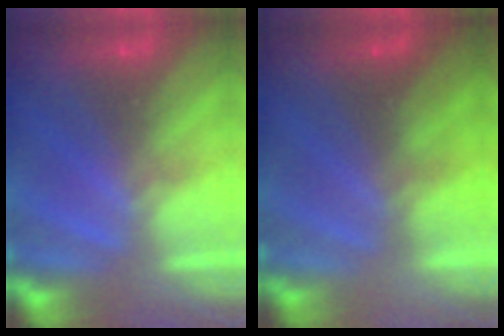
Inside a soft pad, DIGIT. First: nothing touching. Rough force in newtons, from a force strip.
{"total": 1.7}